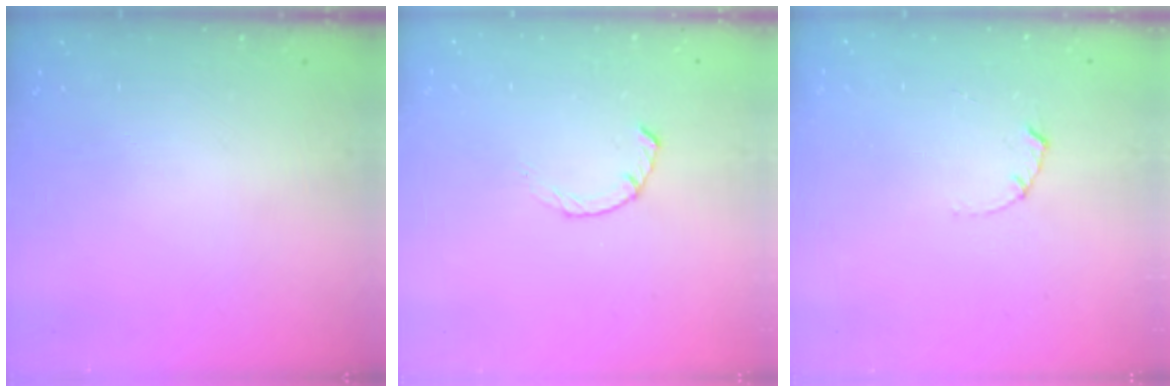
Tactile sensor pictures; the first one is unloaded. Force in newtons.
{"total": 2.3, "press": 2.2, "slide": 0.4}
{"total": 1.7, "press": 1.6, "slide": 0.3}